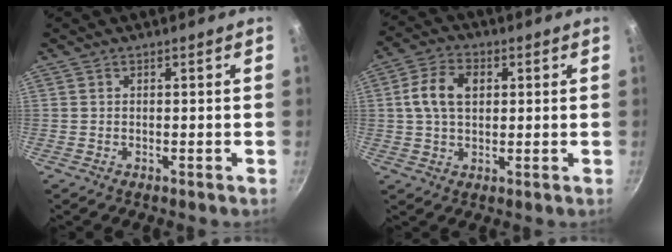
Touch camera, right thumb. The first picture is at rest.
{"total": 8.3, "force": [1.6, 5.5, 6.0], "torque": [-0.102, 0.013, 0.022]}